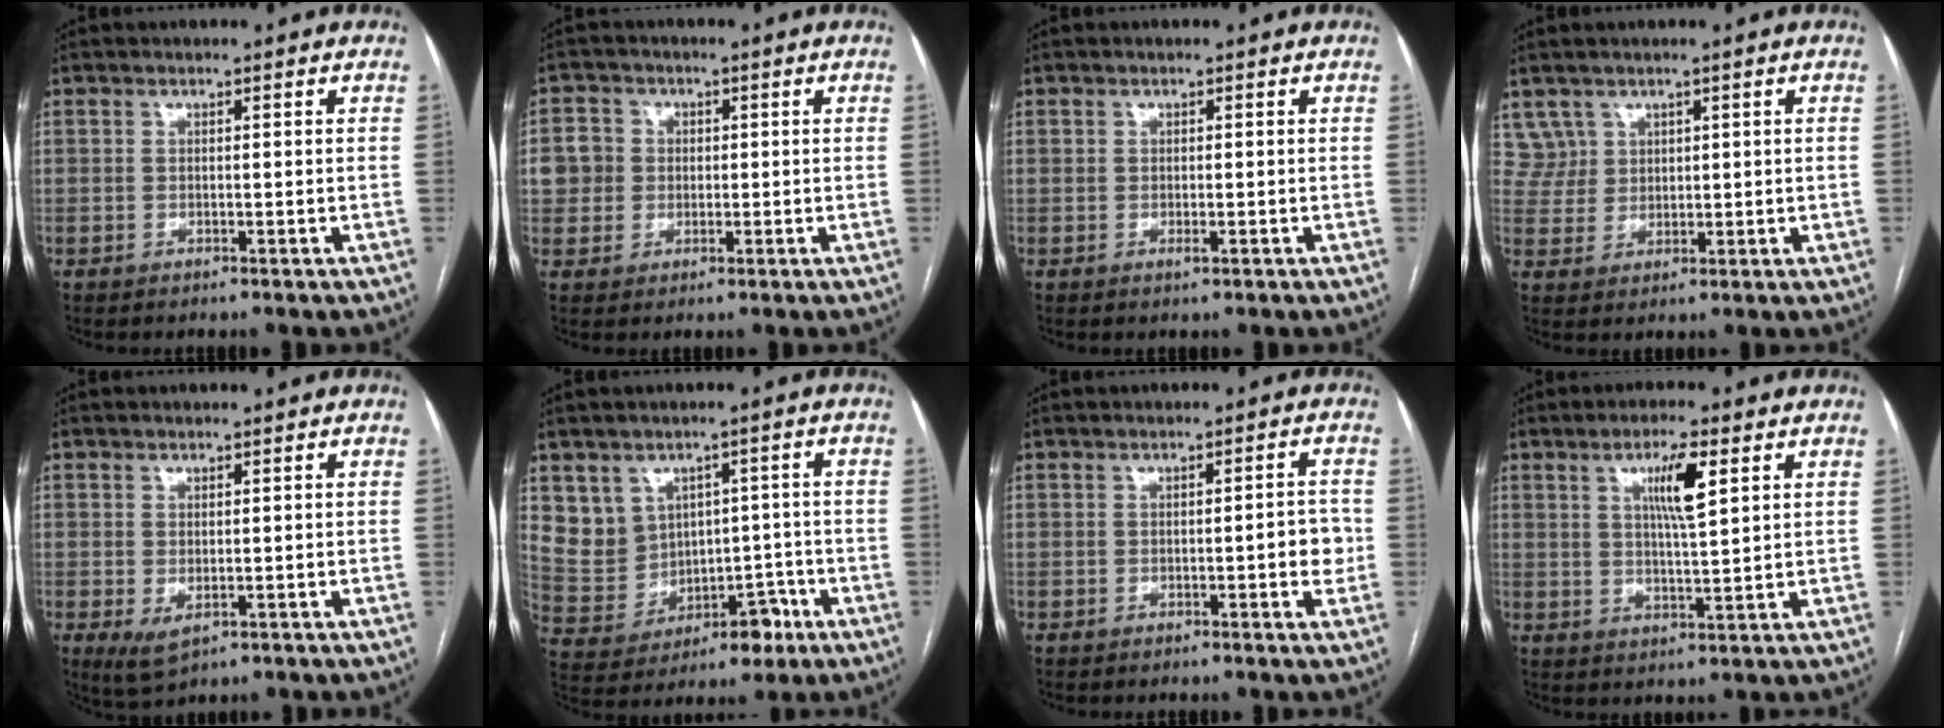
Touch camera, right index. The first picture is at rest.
{"total": 5.8, "force": [0.5, 5.7, 1.1], "torque": [-0.024, 0.020, 0.013]}
{"total": 0.7, "force": [-0.1, 0.3, 0.6], "torque": [-0.008, -0.001, -0.002]}
{"total": 4.2, "force": [2.7, 3.2, -0.4], "torque": [0.020, 0.007, 0.055]}
{"total": 3.2, "force": [-0.9, 1.6, 2.7], "torque": [-0.047, -0.010, -0.002]}
{"total": 9.1, "force": [0.8, 8.6, 2.7], "torque": [-0.042, 0.048, 0.044]}
{"total": 3.3, "force": [-0.7, 0.8, 3.1], "torque": [-0.033, 0.004, -0.010]}
{"total": 6.5, "force": [2.6, 0.7, 5.9], "torque": [-0.105, 0.000, 0.046]}